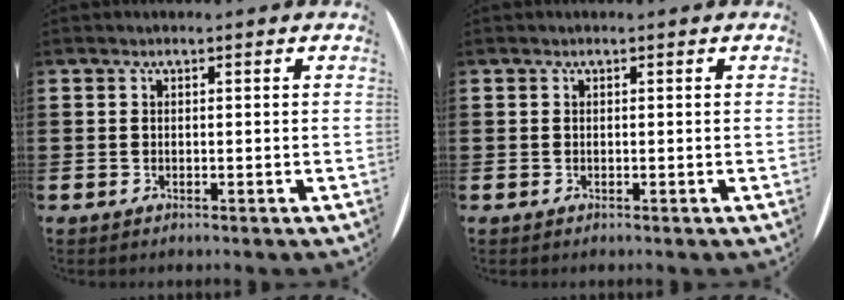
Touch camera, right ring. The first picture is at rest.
{"total": 0.0}